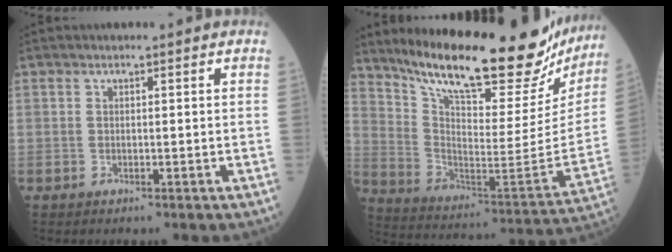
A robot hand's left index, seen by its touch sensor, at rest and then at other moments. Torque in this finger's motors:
{"motor_torque": [0.21, -1.35, 1.05, 0.21]}